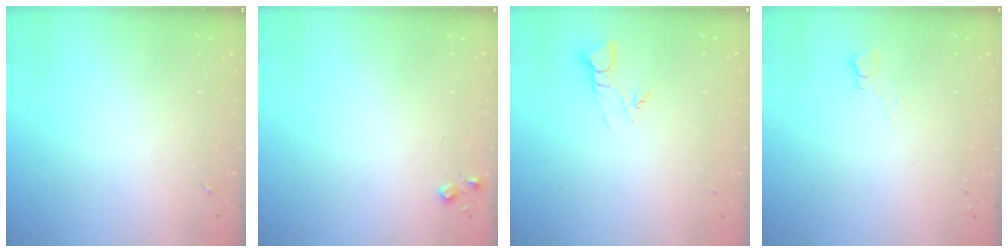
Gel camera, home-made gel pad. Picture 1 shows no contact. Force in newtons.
{"total": 4.4, "press": 4.3, "slide": 0.5}
{"total": 3.4, "press": 3.4, "slide": 0.2}
{"total": 3.8, "press": 3.7, "slide": 0.5}